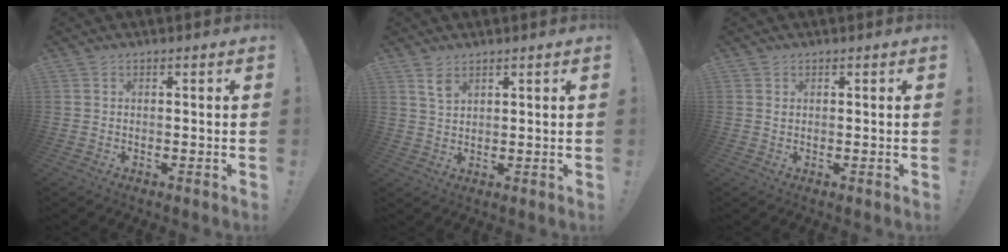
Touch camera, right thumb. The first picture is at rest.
{"total": 4.0, "force": [2.7, 1.9, 2.2], "torque": [-0.024, -0.019, 0.046]}
{"total": 0.5, "force": [0.3, 0.4, 0.0], "torque": [0.001, 0.001, 0.007]}